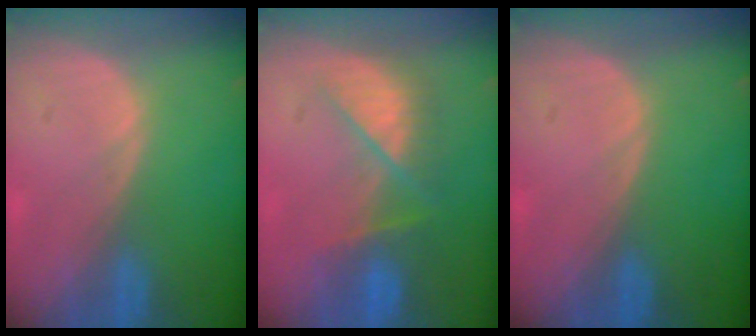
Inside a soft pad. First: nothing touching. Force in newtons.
{"total": 7.1, "press": 7.0, "slide": 1.3}
{"total": 0.0}